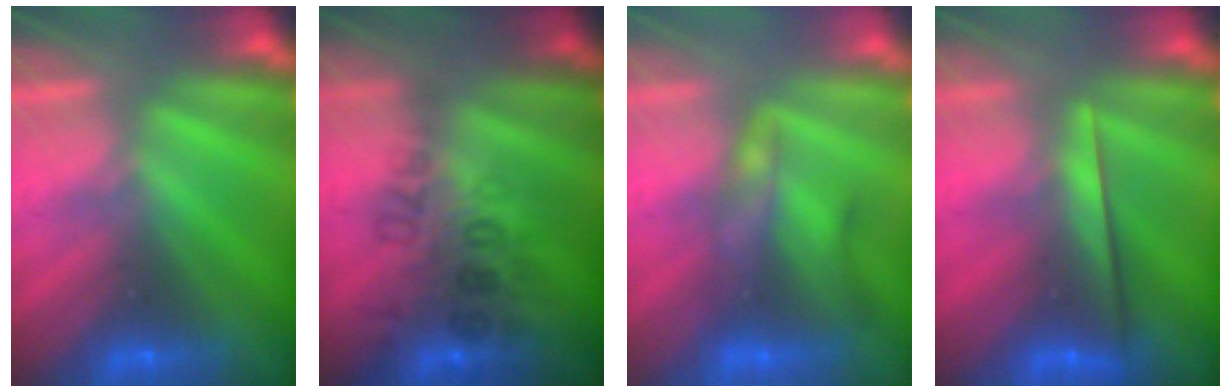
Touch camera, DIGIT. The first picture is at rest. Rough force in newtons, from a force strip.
{"total": 2.8}
{"total": 2.1}
{"total": 2.2}